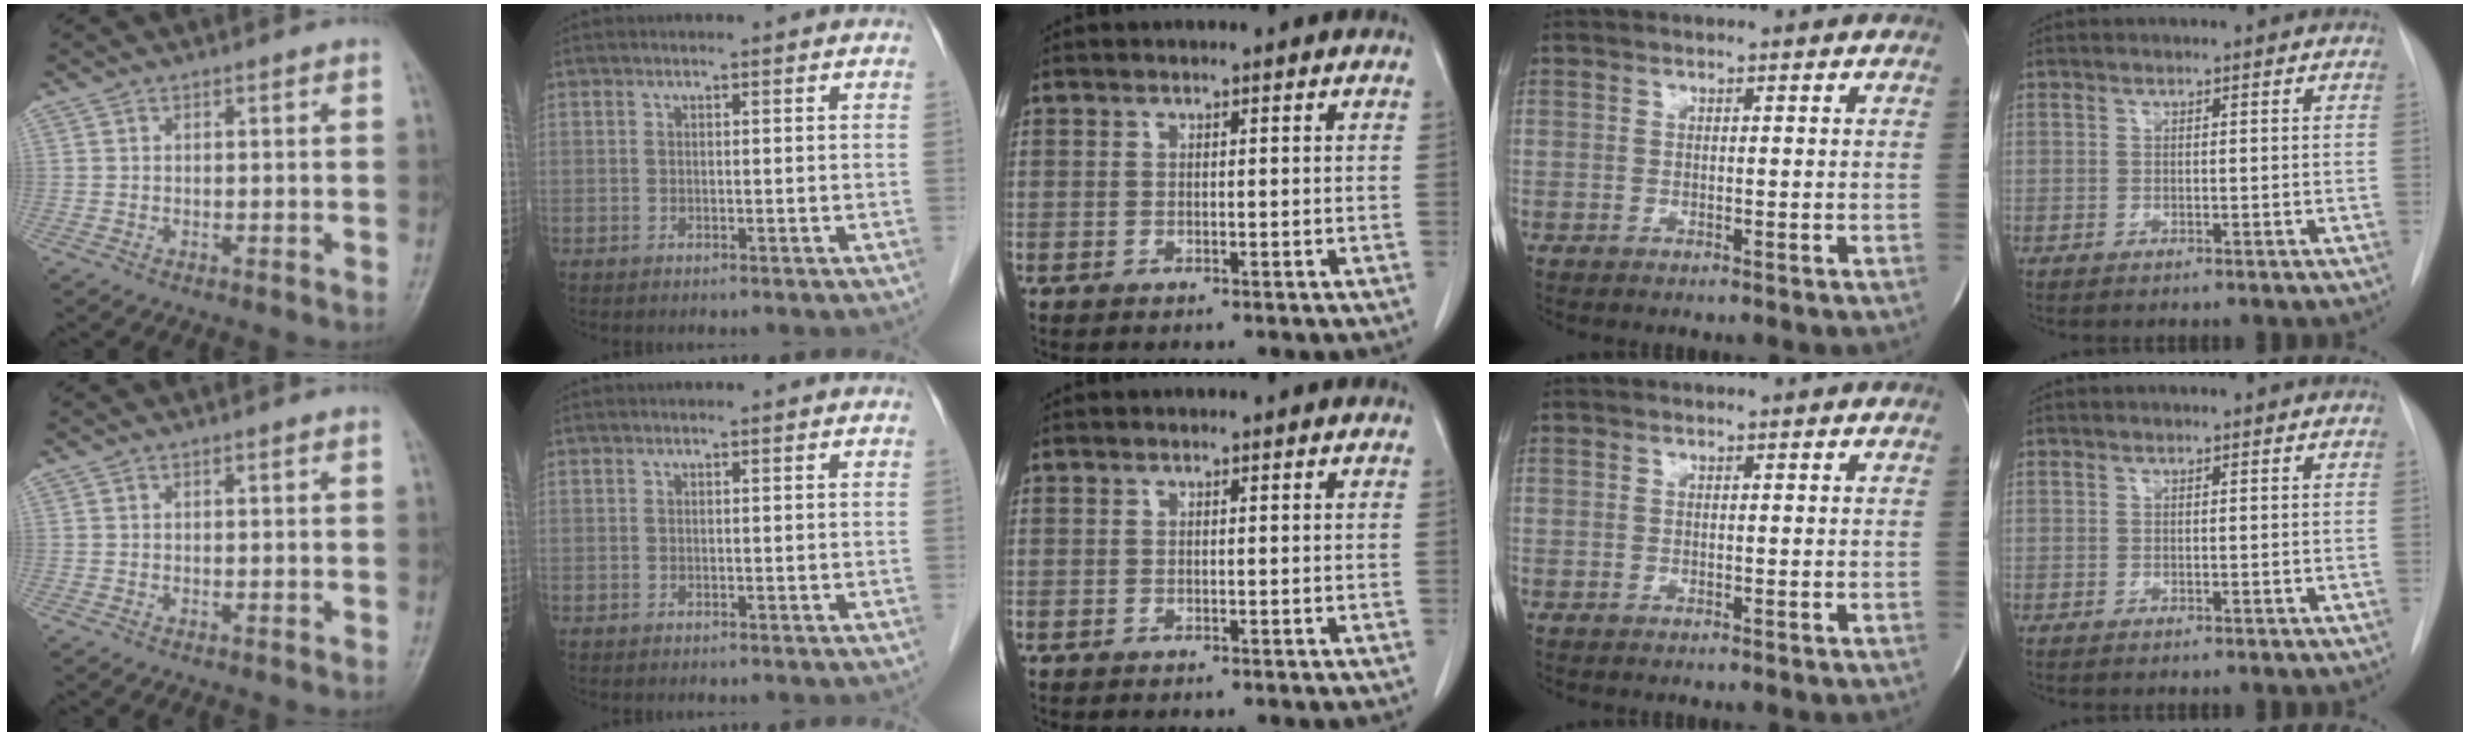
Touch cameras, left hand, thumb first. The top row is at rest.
{}